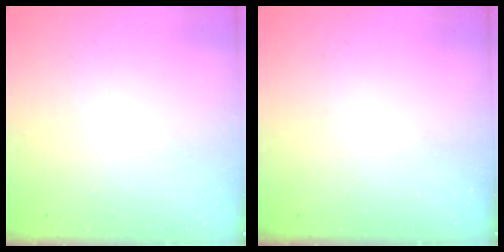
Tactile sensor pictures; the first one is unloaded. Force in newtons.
{"total": 0.0}